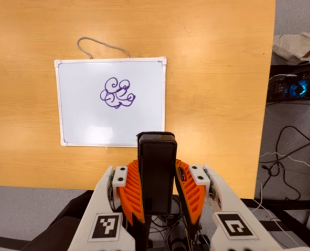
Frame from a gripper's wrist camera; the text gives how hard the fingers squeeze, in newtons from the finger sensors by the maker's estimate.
{"total": 5.8, "left": 3.7, "right": 8.0}